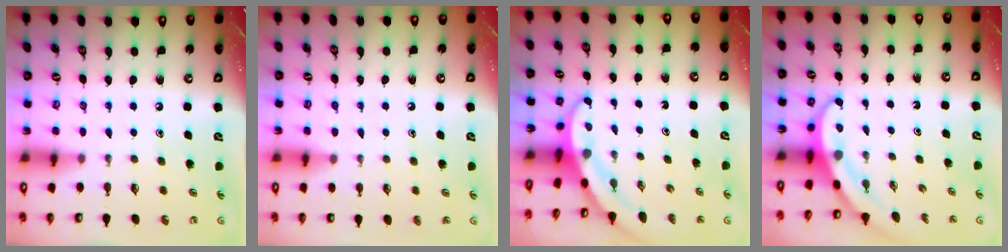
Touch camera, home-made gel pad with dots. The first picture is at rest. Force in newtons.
{"total": 2.6, "press": 2.6, "slide": 0.3}
{"total": 3.4, "press": 3.4, "slide": 0.2}
{"total": 3.8, "press": 3.8, "slide": 0.3}